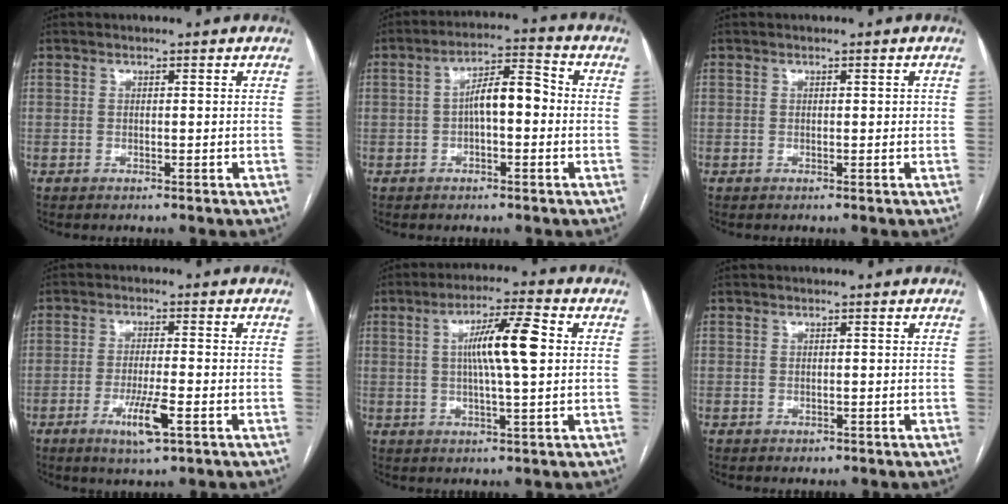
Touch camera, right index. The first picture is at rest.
{"total": 7.0, "force": [-0.4, 2.2, 6.6], "torque": [-0.113, 0.030, -0.009]}
{"total": 0.8, "force": [0.1, 0.5, 0.7], "torque": [-0.007, 0.004, 0.002]}
{"total": 6.2, "force": [-2.7, 0.6, 5.6], "torque": [-0.106, -0.011, -0.046]}
{"total": 9.5, "force": [1.4, 0.7, 9.4], "torque": [-0.165, 0.009, 0.023]}
{"total": 0.8, "force": [-0.2, 0.7, 0.1], "torque": [-0.003, 0.003, 0.000]}